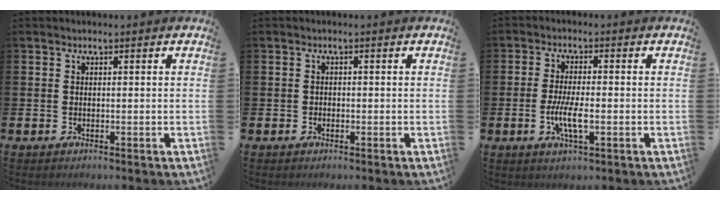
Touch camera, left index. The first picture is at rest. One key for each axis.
{"total": 0.7, "fx": -0.4, "fy": 0.6, "fz": 0.2, "tx": -0.013, "ty": 0.006, "tz": -0.007}
{"total": 4.7, "fx": -1.1, "fy": 1.4, "fz": 4.4, "tx": -0.080, "ty": 0.001, "tz": -0.021}